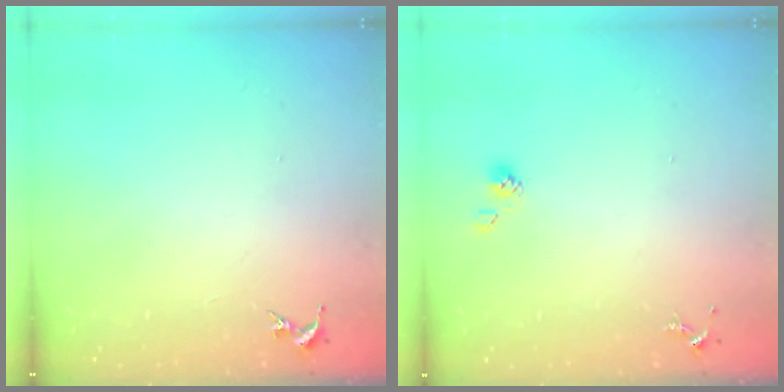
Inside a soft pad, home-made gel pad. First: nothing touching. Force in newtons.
{"total": 4.8, "press": 4.2, "slide": 2.2}